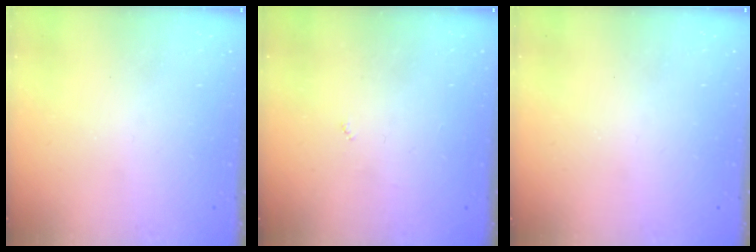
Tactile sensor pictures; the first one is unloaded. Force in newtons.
{"total": 2.7, "press": 2.7, "slide": 0.4}
{"total": 0.0}